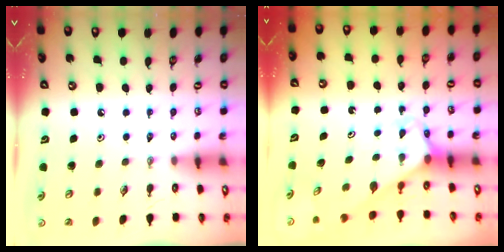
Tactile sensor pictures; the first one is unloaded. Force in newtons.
{"total": 3.4, "press": 3.4, "slide": 0.2}